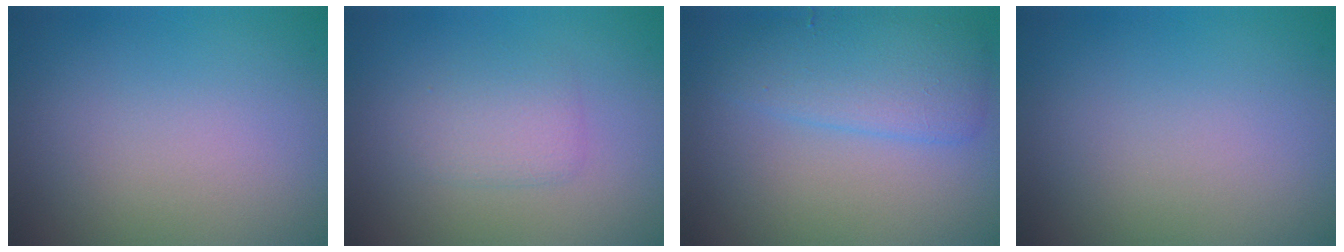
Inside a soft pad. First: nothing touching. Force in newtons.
{"total": 2.0, "press": 2.0, "slide": 0.2}
{"total": 4.0, "press": 4.0, "slide": 0.1}
{"total": 0.0}